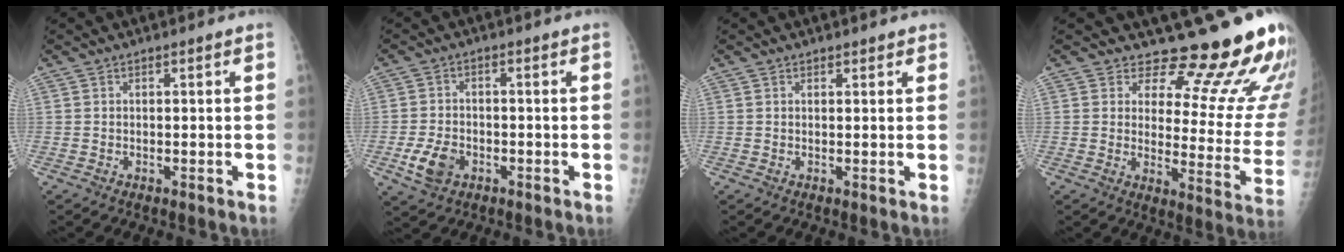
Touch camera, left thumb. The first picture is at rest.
{"total": 6.0, "force": [-2.3, 4.2, 3.7], "torque": [-0.068, 0.006, -0.039]}
{"total": 1.2, "force": [1.0, 0.5, 0.3], "torque": [0.005, -0.004, 0.010]}
{"total": 17.4, "force": [15.3, 5.0, 6.6], "torque": [-0.034, -0.147, 0.176]}